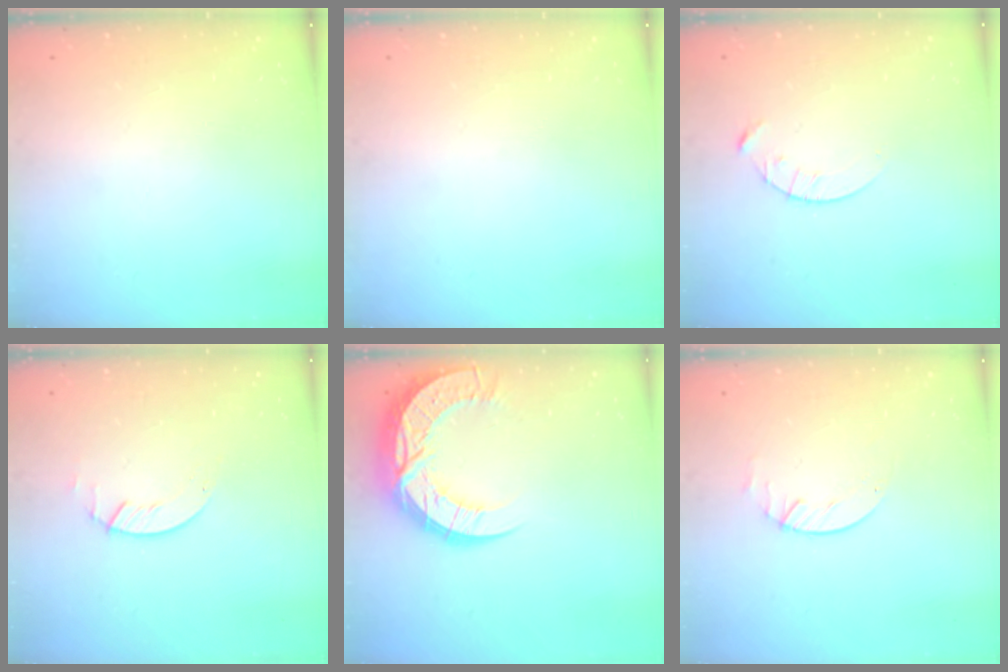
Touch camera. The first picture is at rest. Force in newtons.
{"total": 0.0}
{"total": 4.3, "press": 4.2, "slide": 0.5}
{"total": 1.3, "press": 1.2, "slide": 0.1}
{"total": 16.5, "press": 16.5, "slide": 1.2}
{"total": 1.7, "press": 1.7, "slide": 0.2}